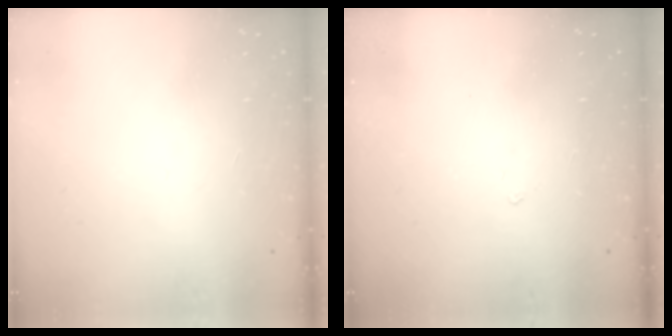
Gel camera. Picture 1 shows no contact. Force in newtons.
{"total": 1.9, "press": 1.9, "slide": 0.4}